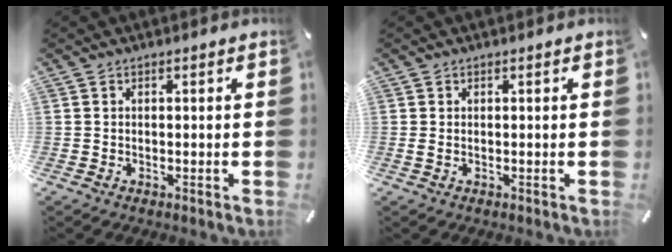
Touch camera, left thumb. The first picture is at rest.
{"total": 0.8, "force": [0.1, 0.2, 0.7], "torque": [-0.015, -0.001, 0.002]}